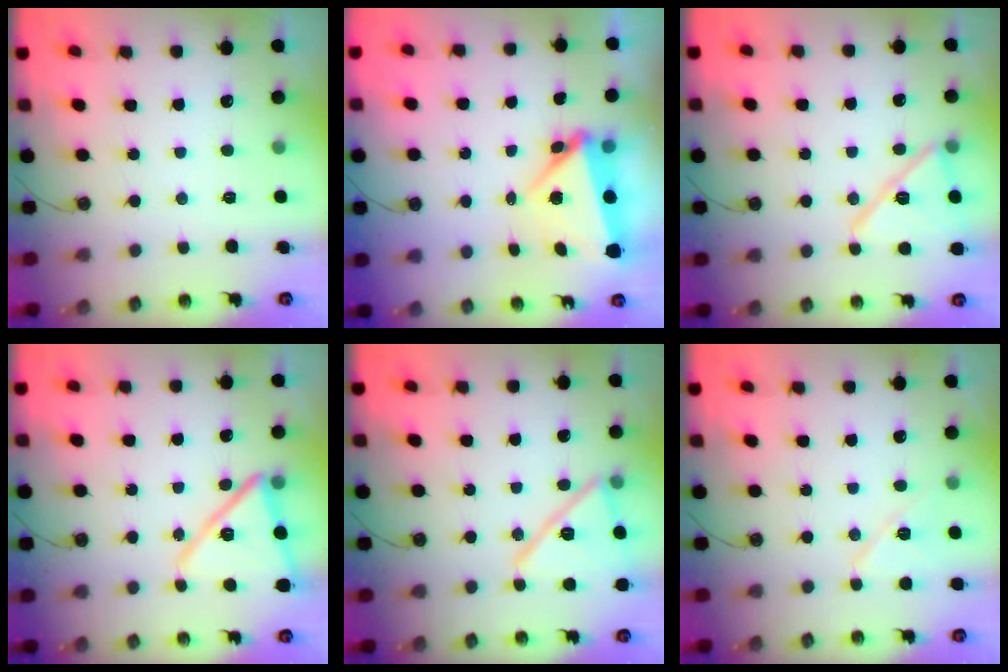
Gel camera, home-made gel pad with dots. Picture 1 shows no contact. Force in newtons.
{"total": 9.7, "press": 5.8, "slide": 7.8}
{"total": 14.6, "press": 14.6, "slide": 1.1}
{"total": 15.0, "press": 14.9, "slide": 1.3}
{"total": 16.8, "press": 16.8, "slide": 0.3}
{"total": 8.6, "press": 8.6, "slide": 0.6}